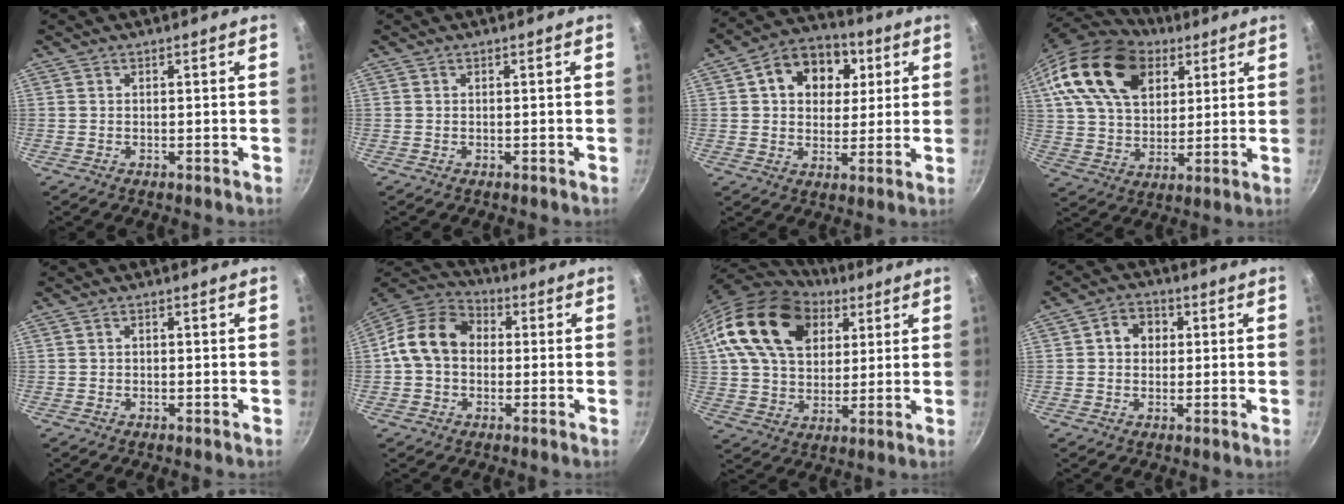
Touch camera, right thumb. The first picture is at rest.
{"total": 0.0}
{"total": 13.9, "force": [4.4, 10.4, 8.0], "torque": [-0.095, 0.005, 0.058]}
{"total": 21.3, "force": [10.4, 13.6, 12.6], "torque": [-0.200, -0.020, 0.183]}
{"total": 0.6, "force": [-0.2, 0.4, 0.3], "torque": [-0.007, 0.005, -0.002]}
{"total": 12.8, "force": [0.4, 10.0, 8.0], "torque": [-0.111, 0.032, -0.015]}
{"total": 21.7, "force": [8.6, 14.9, 13.2], "torque": [-0.207, -0.007, 0.148]}
{"total": 5.5, "force": [1.0, 4.6, 2.9], "torque": [-0.020, 0.008, 0.008]}